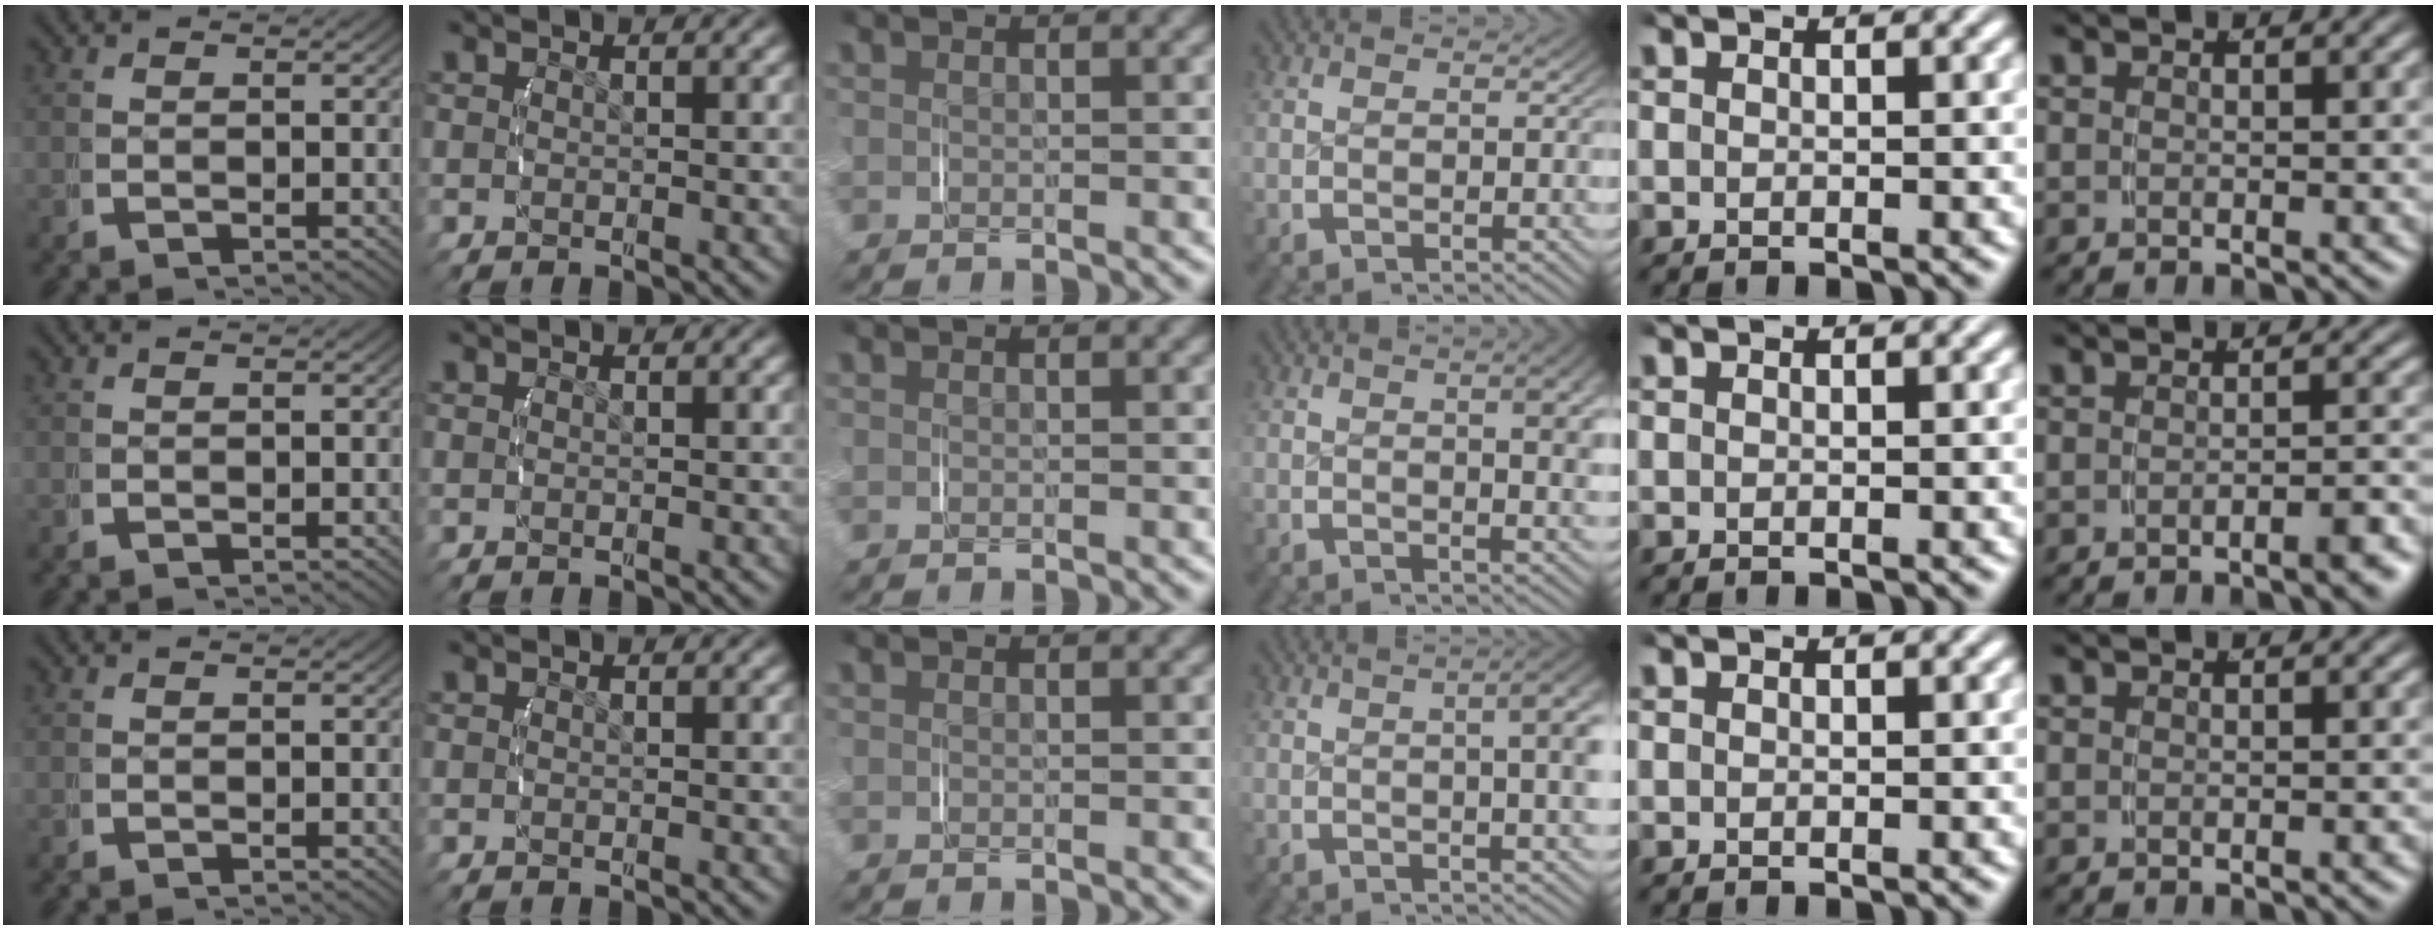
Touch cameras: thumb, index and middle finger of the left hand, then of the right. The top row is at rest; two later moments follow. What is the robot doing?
{"motion": "lift_and_place", "object": "string"}